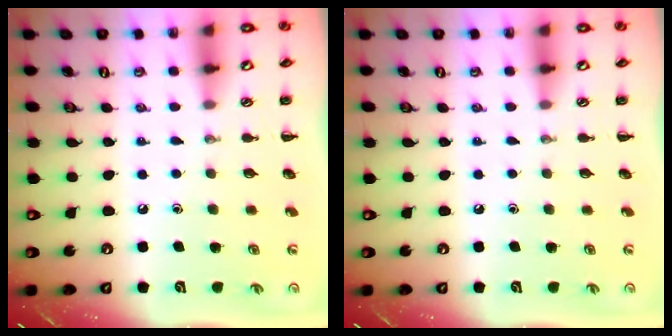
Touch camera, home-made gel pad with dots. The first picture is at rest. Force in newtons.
{"total": 0.0}